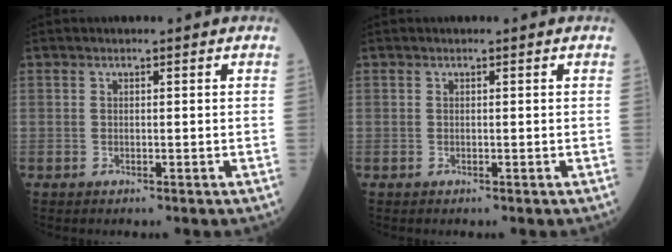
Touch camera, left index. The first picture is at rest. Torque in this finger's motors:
{"motor_torque": [-0.02, 0.00, 0.00, 0.00]}